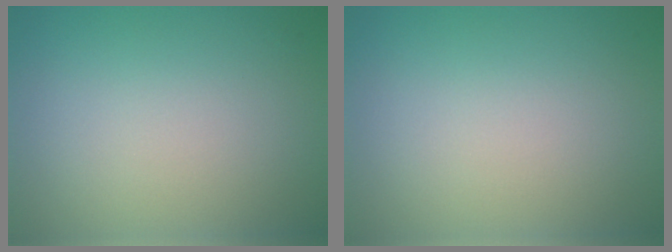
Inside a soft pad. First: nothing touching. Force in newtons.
{"total": 0.0}